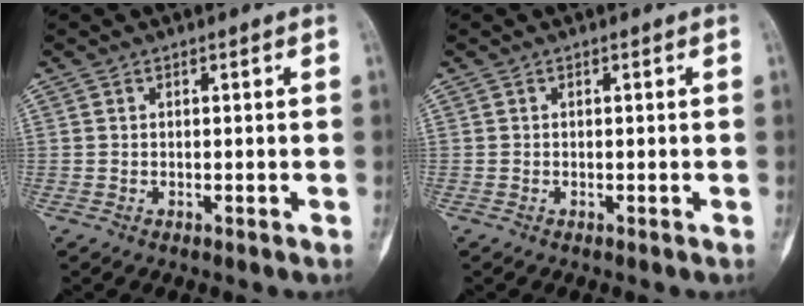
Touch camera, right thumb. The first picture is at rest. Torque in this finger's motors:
{"motor_torque": [-0.15, 0.15, 0.05, -0.03, 0.00]}